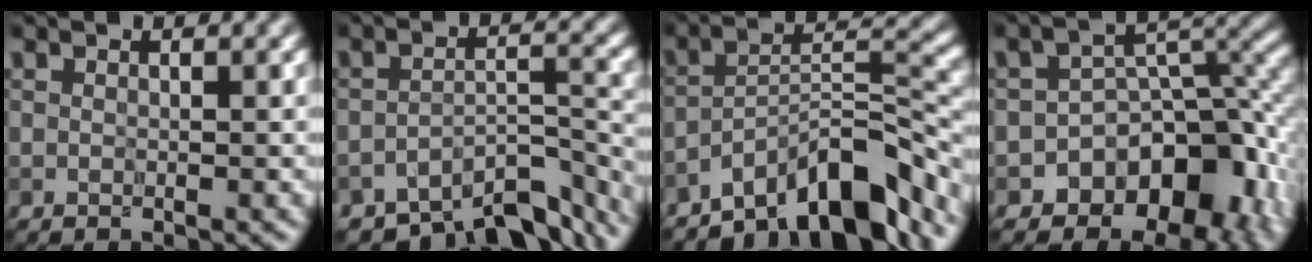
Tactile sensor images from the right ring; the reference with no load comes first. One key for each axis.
{"total": 8.4, "fx": -7.1, "fy": 2.9, "fz": 3.6, "tx": -0.044, "ty": -0.013, "tz": -0.106}
{"total": 9.8, "fx": -7.2, "fy": 2.7, "fz": 6.1, "tx": -0.082, "ty": 0.011, "tz": -0.133}
{"total": 10.0, "fx": -5.9, "fy": 6.7, "fz": 4.6, "tx": -0.039, "ty": 0.019, "tz": -0.082}